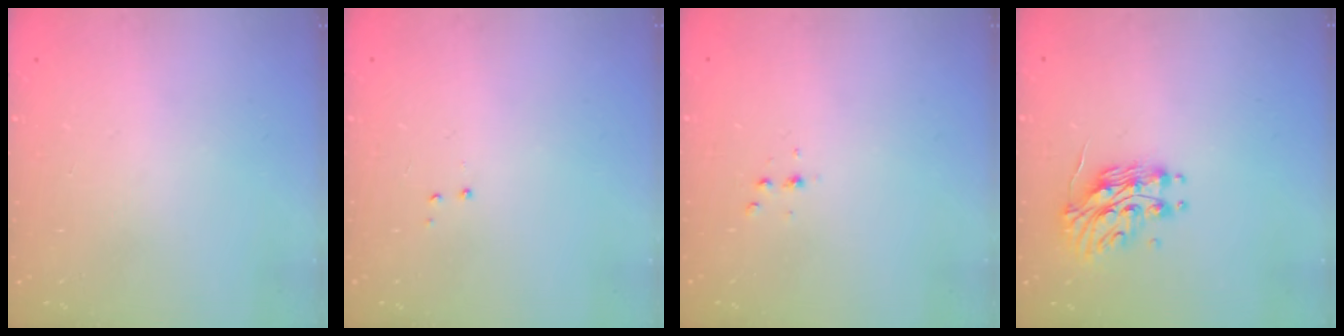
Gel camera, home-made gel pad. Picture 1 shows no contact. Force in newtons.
{"total": 2.9, "press": 2.8, "slide": 0.6}
{"total": 2.3, "press": 2.3, "slide": 0.3}
{"total": 11.8, "press": 11.8, "slide": 0.6}